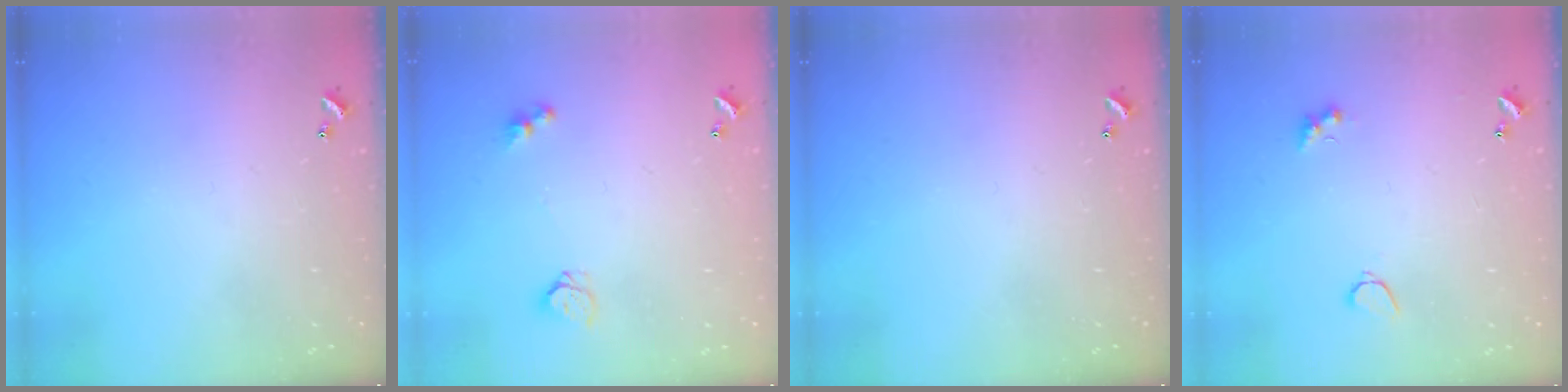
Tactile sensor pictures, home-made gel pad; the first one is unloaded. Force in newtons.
{"total": 3.8, "press": 3.7, "slide": 0.2}
{"total": 0.0}
{"total": 3.5, "press": 3.3, "slide": 0.9}